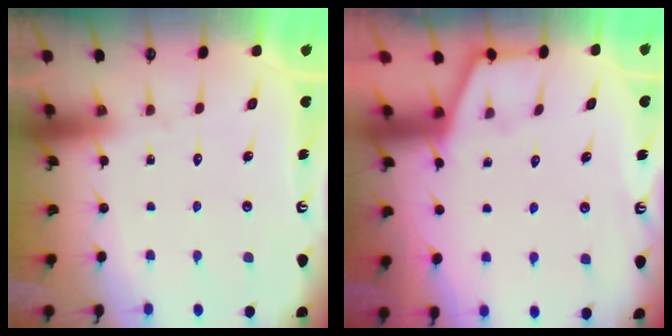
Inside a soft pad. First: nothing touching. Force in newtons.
{"total": 2.1, "press": 2.1, "slide": 0.3}